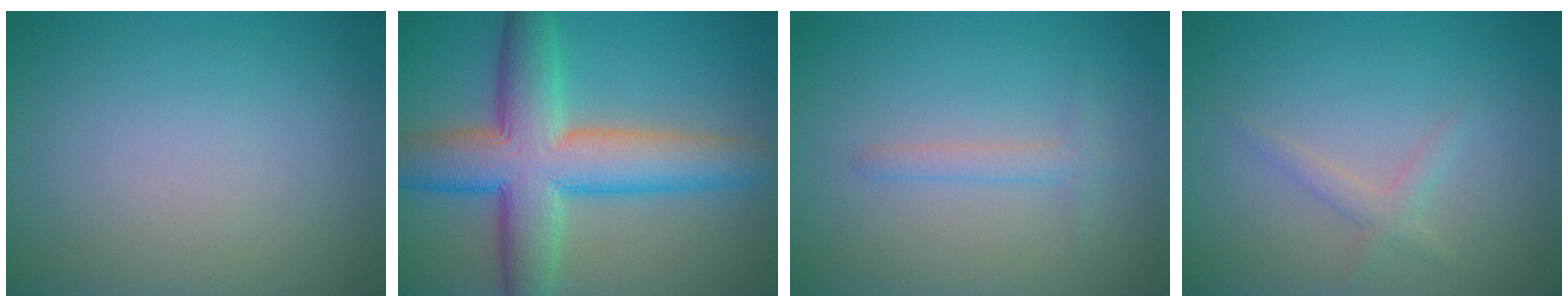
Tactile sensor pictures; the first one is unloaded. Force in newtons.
{"total": 10.1, "press": 10.1, "slide": 0.2}
{"total": 1.4, "press": 1.4, "slide": 0.1}
{"total": 1.5, "press": 1.5, "slide": 0.1}